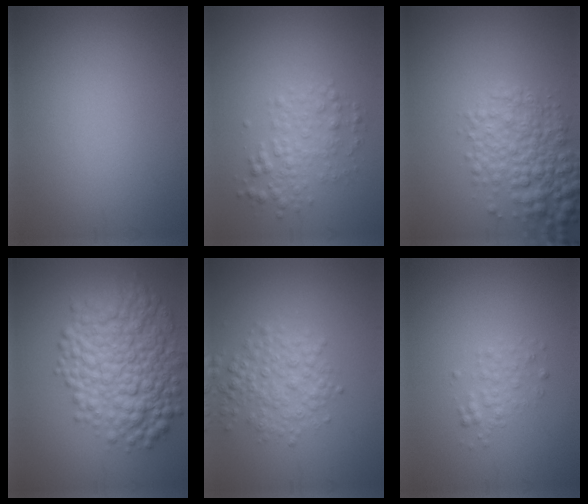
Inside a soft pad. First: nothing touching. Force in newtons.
{"total": 2.9, "press": 2.9, "slide": 0.1}
{"total": 5.3, "press": 5.3, "slide": 0.2}
{"total": 9.7, "press": 9.7, "slide": 0.1}
{"total": 3.7, "press": 3.7, "slide": 0.1}
{"total": 1.5, "press": 1.5, "slide": 0.0}